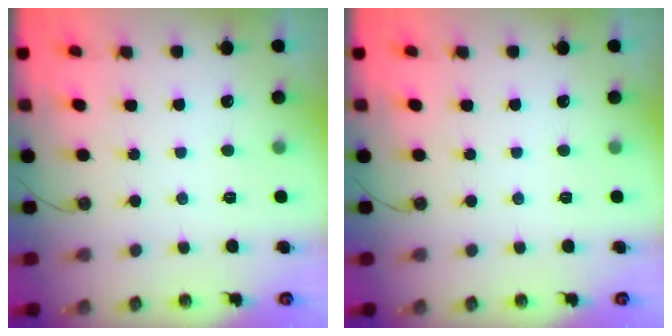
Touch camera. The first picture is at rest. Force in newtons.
{"total": 0.0}